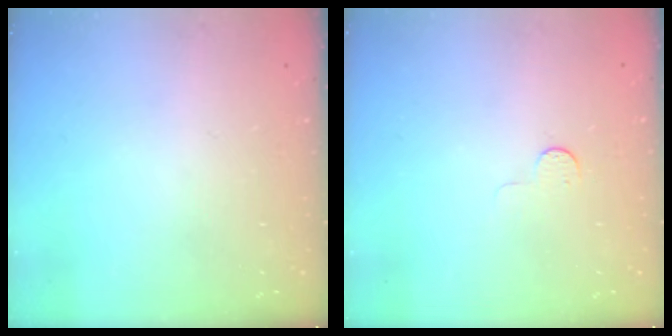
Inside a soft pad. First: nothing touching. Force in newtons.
{"total": 4.6, "press": 4.5, "slide": 0.4}